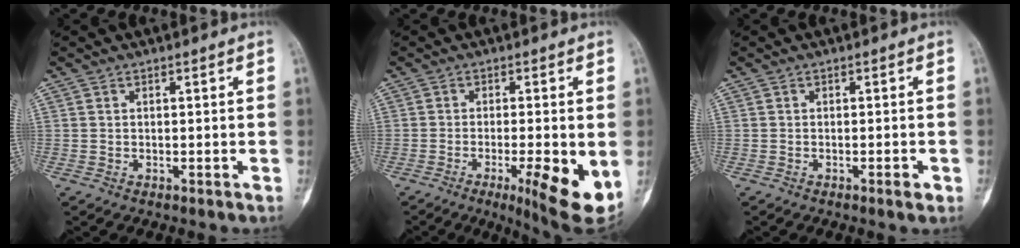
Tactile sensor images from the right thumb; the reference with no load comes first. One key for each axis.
{"total": 11.3, "fx": -3.2, "fy": 2.3, "fz": 10.6, "tx": -0.143, "ty": -0.020, "tz": -0.043}
{"total": 1.5, "fx": -0.8, "fy": 0.4, "fz": 1.3, "tx": -0.017, "ty": 0.000, "tz": -0.011}